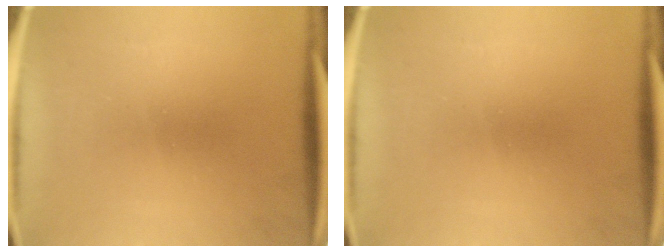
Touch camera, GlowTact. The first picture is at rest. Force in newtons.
{"total": 0.0}